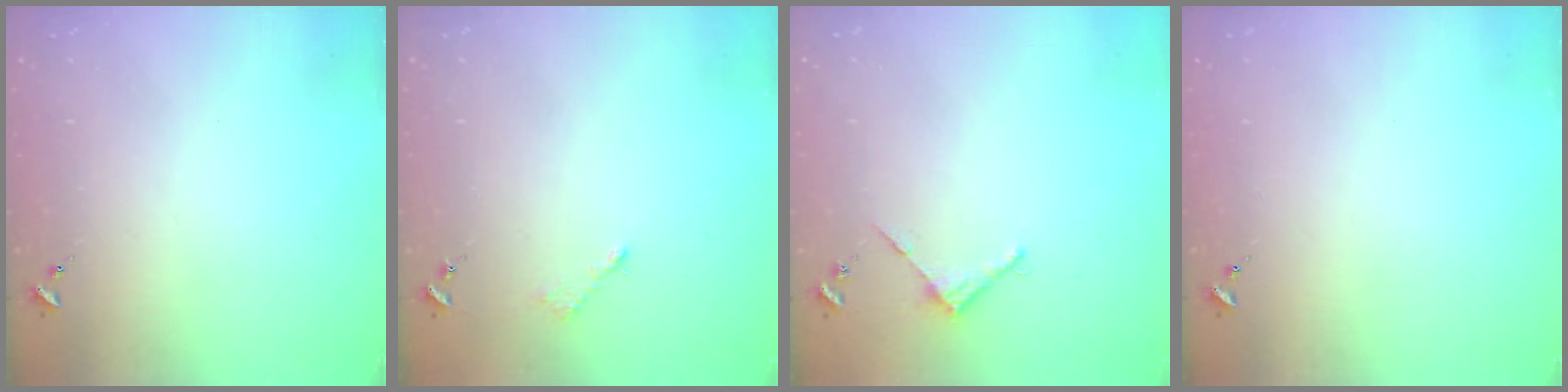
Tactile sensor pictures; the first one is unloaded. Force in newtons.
{"total": 2.6, "press": 2.6, "slide": 0.4}
{"total": 2.9, "press": 2.8, "slide": 0.2}
{"total": 0.0}